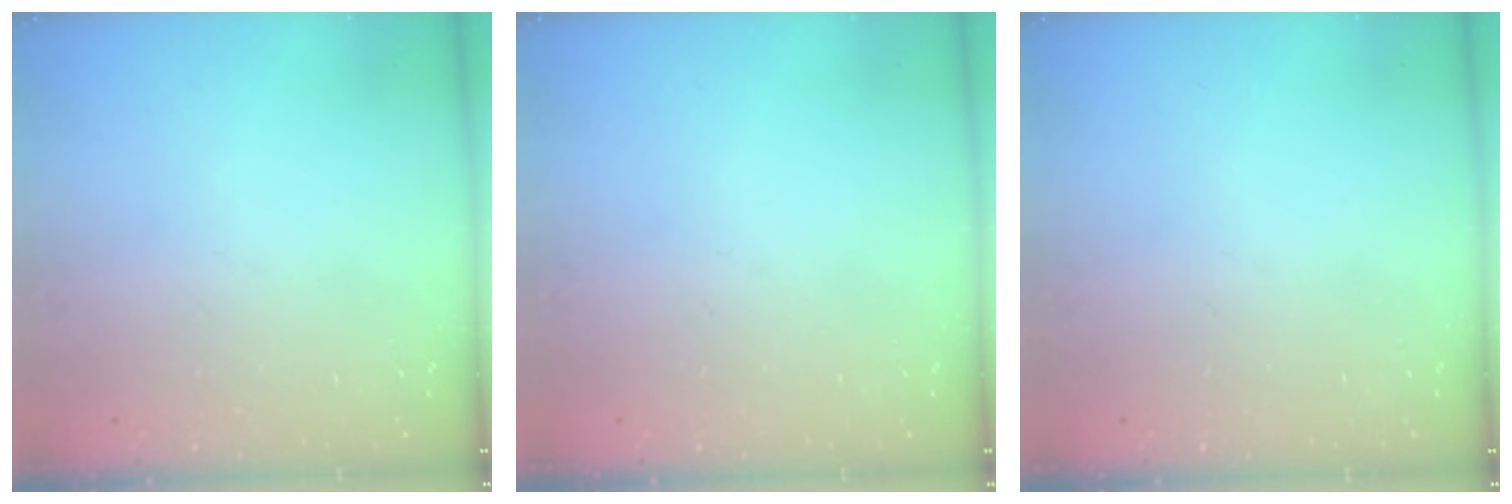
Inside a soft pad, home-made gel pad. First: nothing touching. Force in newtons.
{"total": 0.0}
{"total": 0.0}